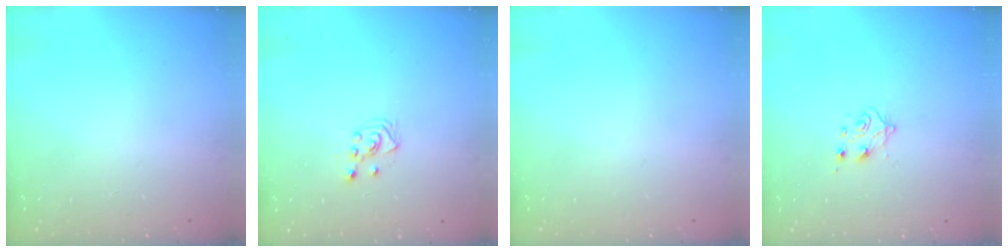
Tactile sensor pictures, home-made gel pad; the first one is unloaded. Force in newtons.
{"total": 3.7, "press": 3.7, "slide": 0.7}
{"total": 0.0}
{"total": 5.5, "press": 5.4, "slide": 0.6}